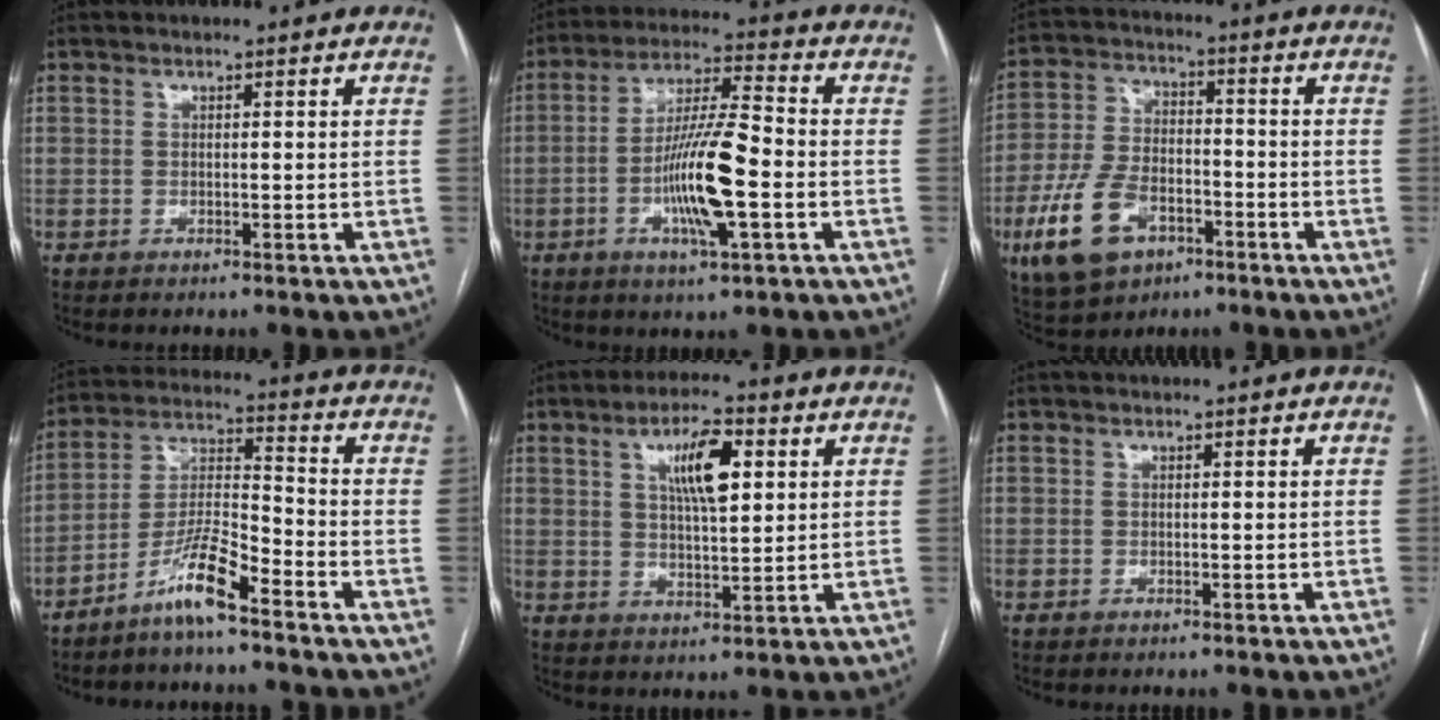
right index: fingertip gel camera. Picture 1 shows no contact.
{"total": 12.7, "force": [-3.4, 1.5, 12.1], "torque": [-0.230, -0.002, -0.063]}
{"total": 12.7, "force": [-5.9, 7.4, 8.4], "torque": [-0.188, 0.005, -0.103]}
{"total": 8.5, "force": [-6.1, 0.6, 5.8], "torque": [-0.121, -0.007, -0.122]}
{"total": 8.1, "force": [2.9, 2.2, 7.2], "torque": [-0.126, 0.008, 0.051]}
{"total": 0.0}